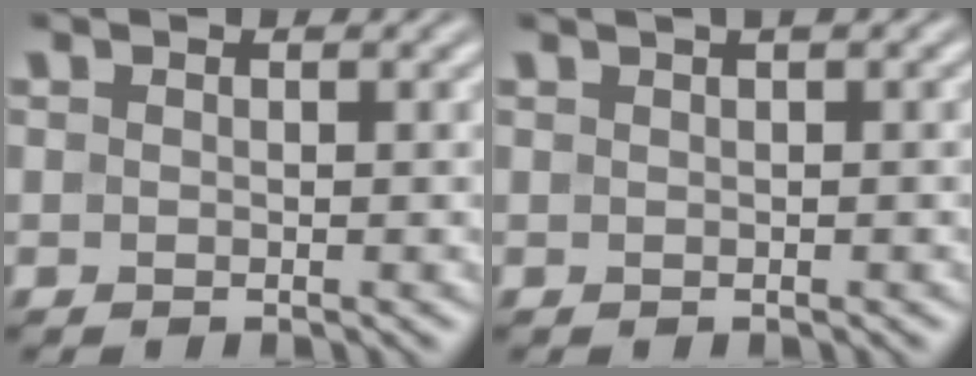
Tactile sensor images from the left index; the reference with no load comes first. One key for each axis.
{"total": 1.4, "fx": 0.5, "fy": 0.1, "fz": 1.3, "tx": -0.019, "ty": 0.005, "tz": 0.005}